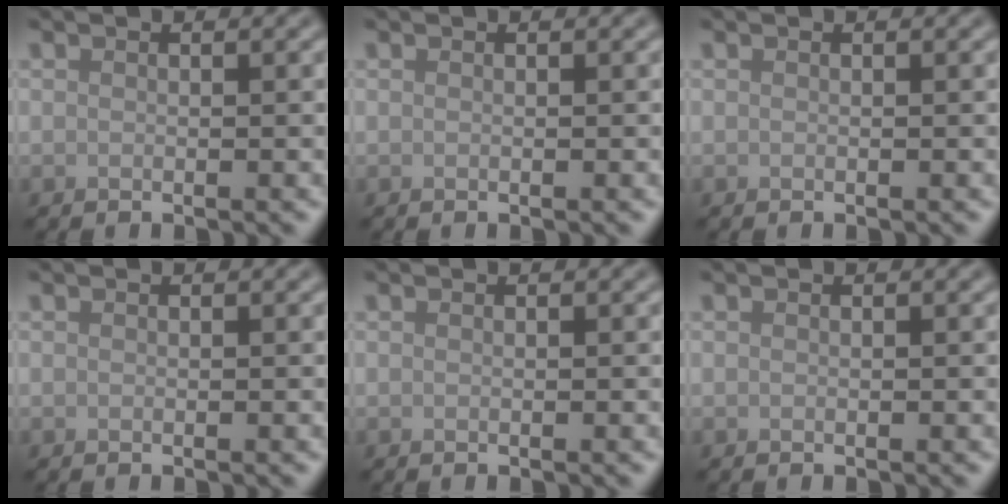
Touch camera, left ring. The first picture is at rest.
{"total": 0.0}
{"total": 0.0}
{"total": 0.0}
{"total": 0.0}
{"total": 0.0}